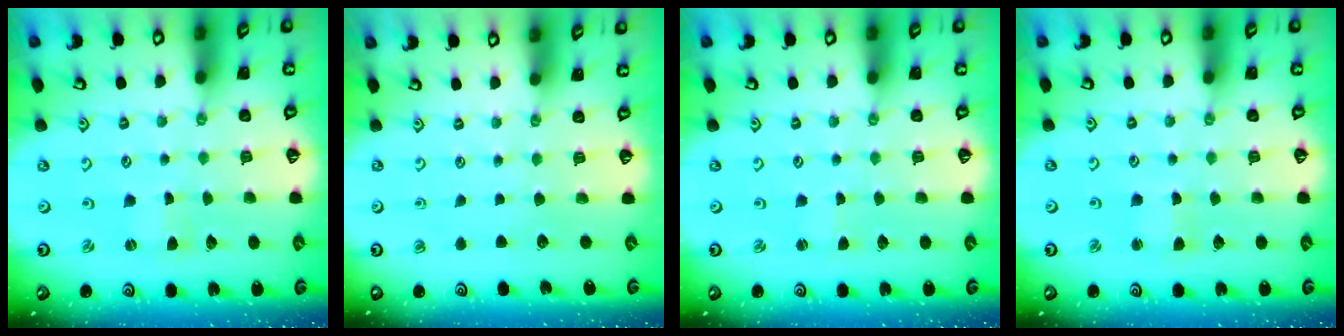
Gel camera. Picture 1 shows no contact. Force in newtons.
{"total": 0.0}
{"total": 0.0}
{"total": 1.4, "press": 1.3, "slide": 0.3}